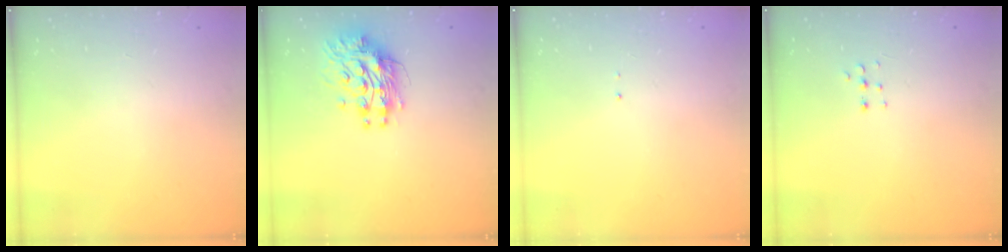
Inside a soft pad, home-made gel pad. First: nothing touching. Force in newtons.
{"total": 11.5, "press": 11.5, "slide": 1.0}
{"total": 0.7, "press": 0.7, "slide": 0.1}
{"total": 3.8, "press": 3.7, "slide": 0.9}